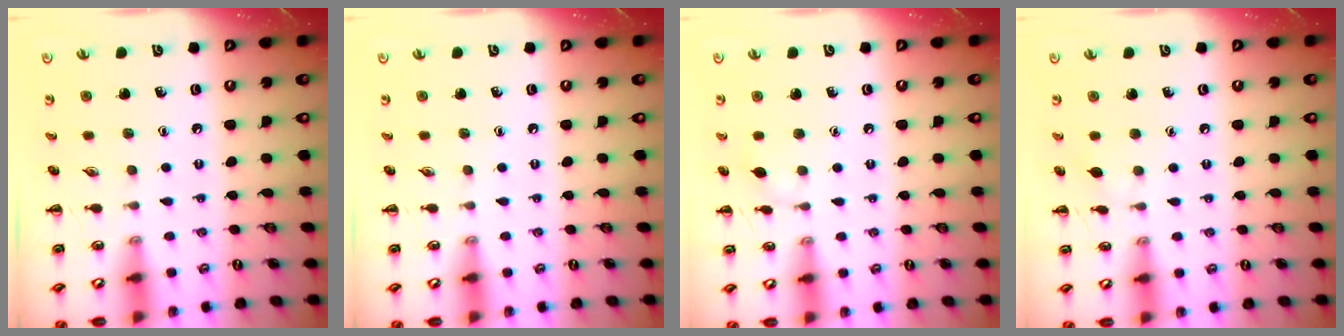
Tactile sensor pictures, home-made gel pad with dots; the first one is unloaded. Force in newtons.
{"total": 0.0}
{"total": 4.3, "press": 3.9, "slide": 1.6}
{"total": 4.4, "press": 4.1, "slide": 1.7}